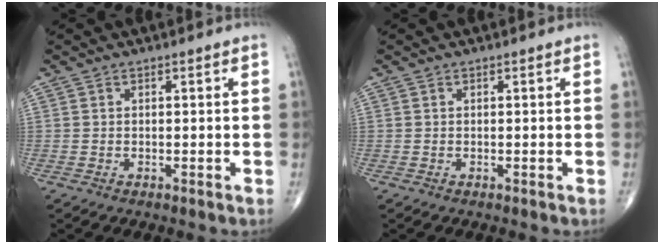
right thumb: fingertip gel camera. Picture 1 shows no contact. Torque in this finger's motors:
{"motor_torque": [0.04, 0.05, -0.09, -0.01, 0.00]}